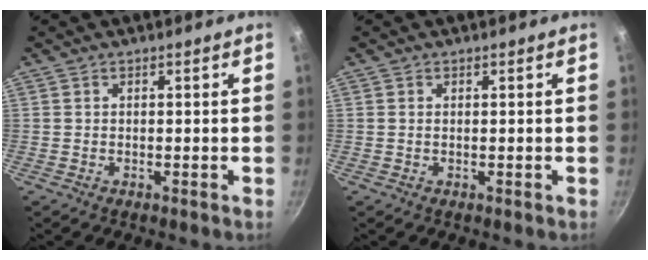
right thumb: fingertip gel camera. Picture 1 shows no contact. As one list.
[{"total": 0.0}]